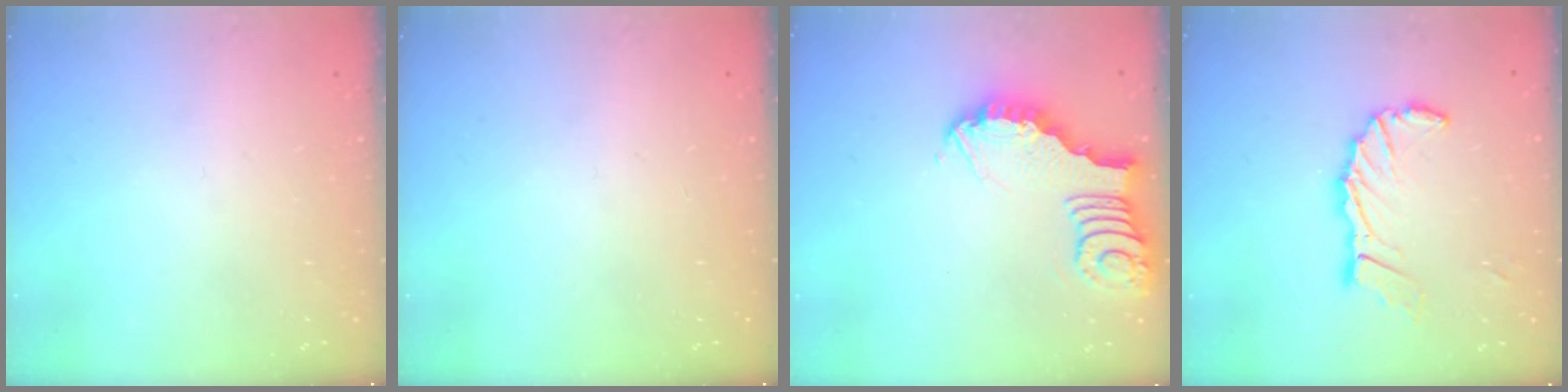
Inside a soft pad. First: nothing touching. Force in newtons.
{"total": 0.0}
{"total": 3.8, "press": 3.8, "slide": 0.3}
{"total": 11.6, "press": 11.6, "slide": 1.2}